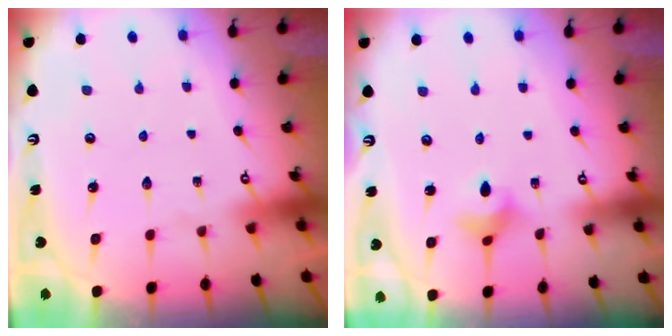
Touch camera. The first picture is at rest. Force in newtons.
{"total": 3.8, "press": 3.8, "slide": 0.5}